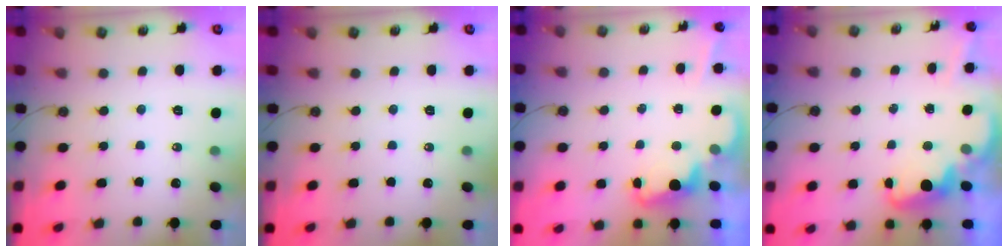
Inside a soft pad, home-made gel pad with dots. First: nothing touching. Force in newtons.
{"total": 0.0}
{"total": 2.4, "press": 2.4, "slide": 0.5}
{"total": 2.6, "press": 2.5, "slide": 0.8}